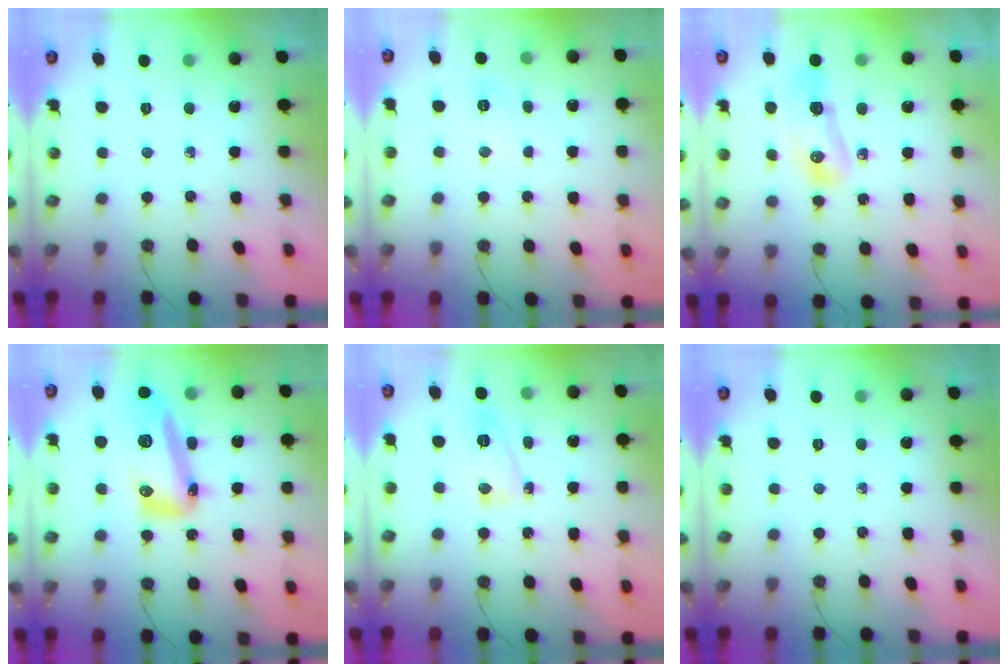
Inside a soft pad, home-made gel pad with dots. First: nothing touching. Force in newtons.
{"total": 5.3, "press": 5.2, "slide": 0.7}
{"total": 9.7, "press": 9.6, "slide": 1.3}
{"total": 30.0, "press": 22.1, "slide": 20.4}
{"total": 6.7, "press": 6.6, "slide": 0.8}
{"total": 0.0}